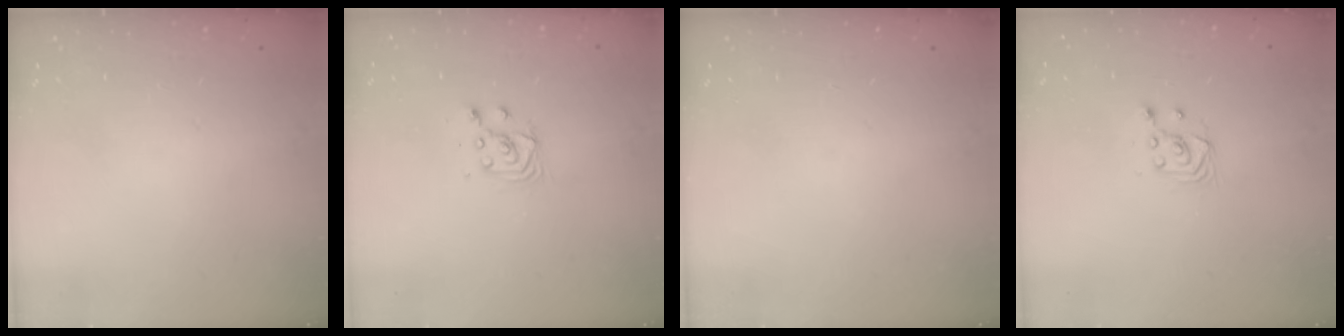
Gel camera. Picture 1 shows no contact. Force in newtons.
{"total": 3.7, "press": 3.7, "slide": 0.3}
{"total": 0.0}
{"total": 2.9, "press": 2.6, "slide": 1.3}